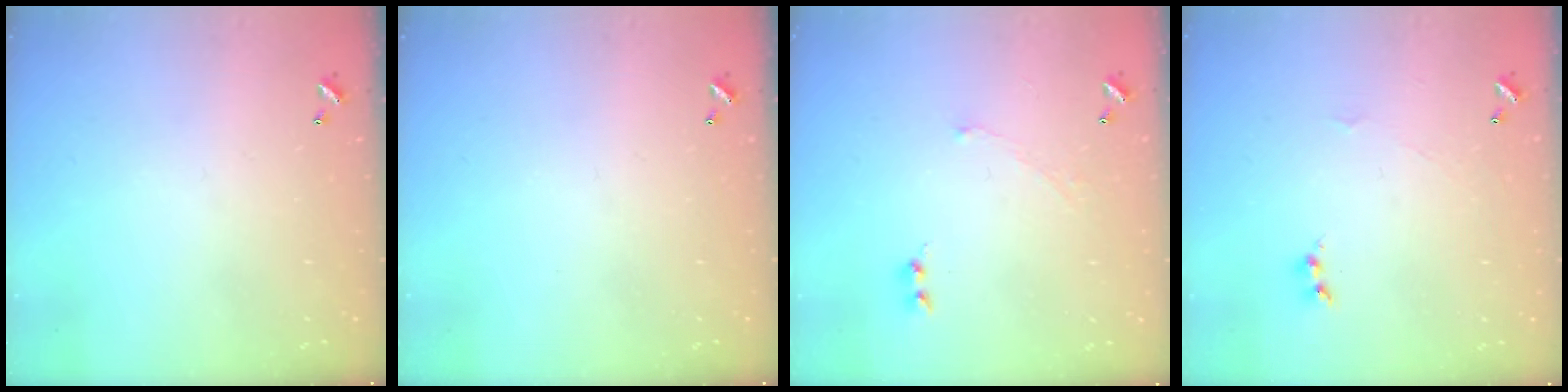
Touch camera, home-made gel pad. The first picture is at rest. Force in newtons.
{"total": 0.0}
{"total": 2.1, "press": 2.0, "slide": 0.7}
{"total": 1.7, "press": 1.6, "slide": 0.6}